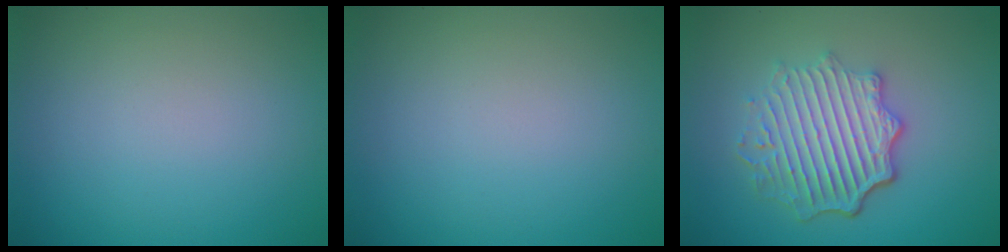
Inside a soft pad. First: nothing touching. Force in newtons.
{"total": 0.0}
{"total": 6.0, "press": 4.5, "slide": 4.0}